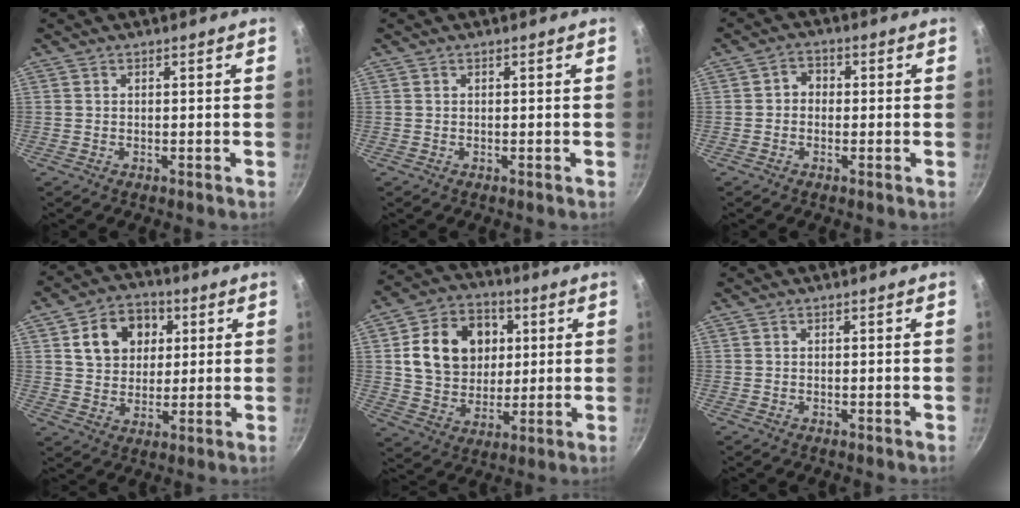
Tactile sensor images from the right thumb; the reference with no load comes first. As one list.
[{"total": 0.0}, {"total": 3.2, "force": [-0.2, 2.7, 1.6], "torque": [-0.013, 0.012, -0.011]}, {"total": 11.5, "force": [3.5, 9.1, 6.0], "torque": [-0.068, 0.005, 0.054]}, {"total": 16.3, "force": [3.2, 13.0, 9.2], "torque": [-0.127, 0.008, 0.055]}, {"total": 0.0}]